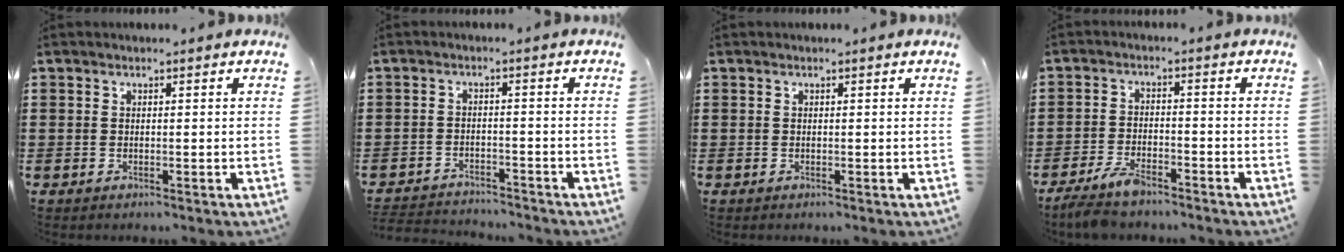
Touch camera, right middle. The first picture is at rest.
{"total": 2.8, "force": [-2.8, 0.2, 0.0], "torque": [-0.007, -0.003, -0.061]}
{"total": 0.0}
{"total": 4.4, "force": [-3.8, 0.9, 1.9], "torque": [-0.054, -0.005, -0.081]}